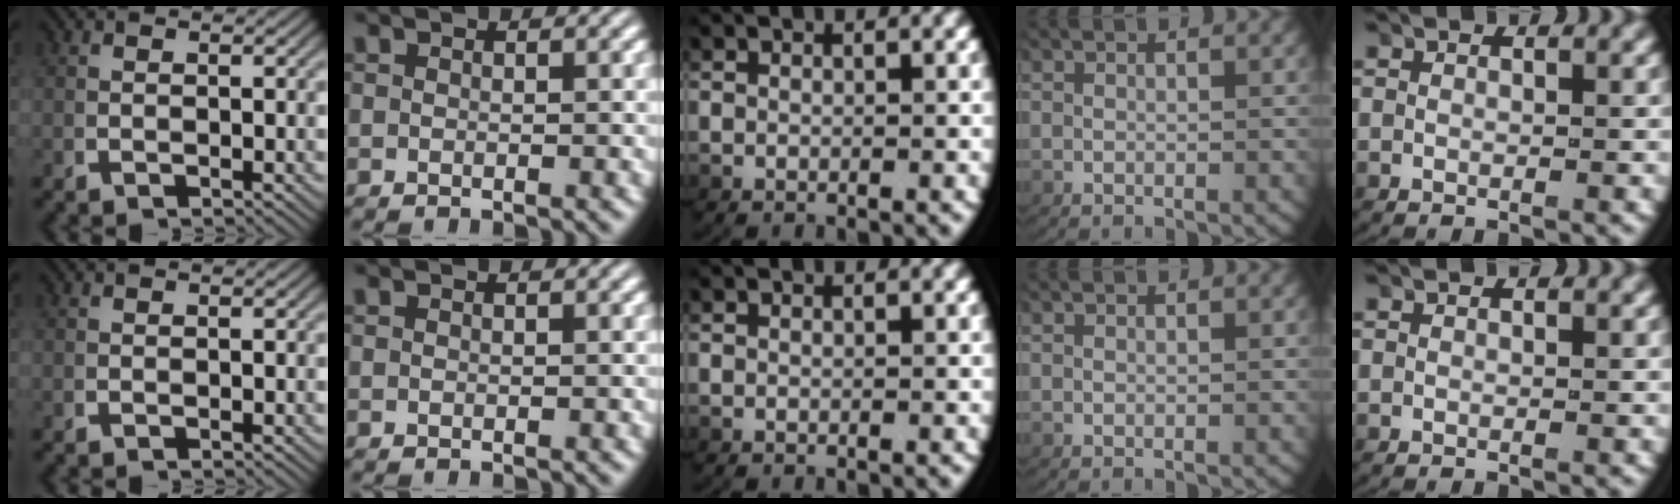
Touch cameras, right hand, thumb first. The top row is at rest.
{}